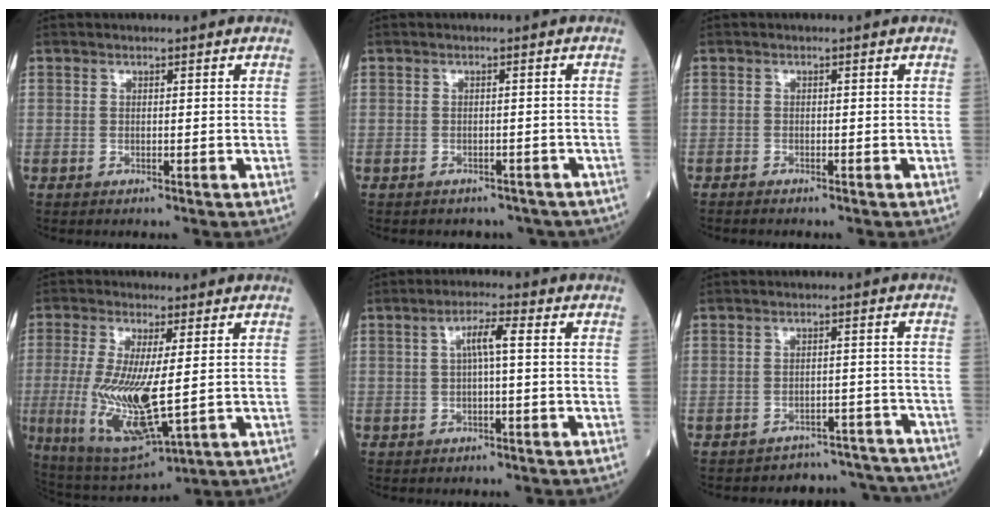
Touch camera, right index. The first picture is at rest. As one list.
[{"total": 7.1, "force": [-5.9, 3.7, 1.2], "torque": [-0.006, 0.005, -0.059]}, {"total": 1.0, "force": [-1.0, 0.2, 0.3], "torque": [-0.006, -0.001, -0.017]}, {"total": 13.8, "force": [-1.1, 3.2, 13.4], "torque": [-0.277, -0.028, -0.006]}, {"total": 3.7, "force": [0.5, 0.3, 3.6], "torque": [-0.067, 0.011, 0.008]}, {"total": 10.9, "force": [-10.4, 3.0, -0.9], "torque": [0.031, 0.042, -0.118]}]